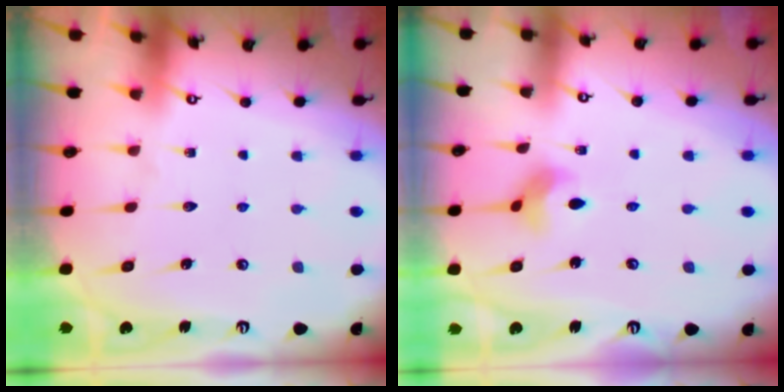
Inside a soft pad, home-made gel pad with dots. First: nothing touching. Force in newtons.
{"total": 4.3, "press": 4.2, "slide": 0.7}